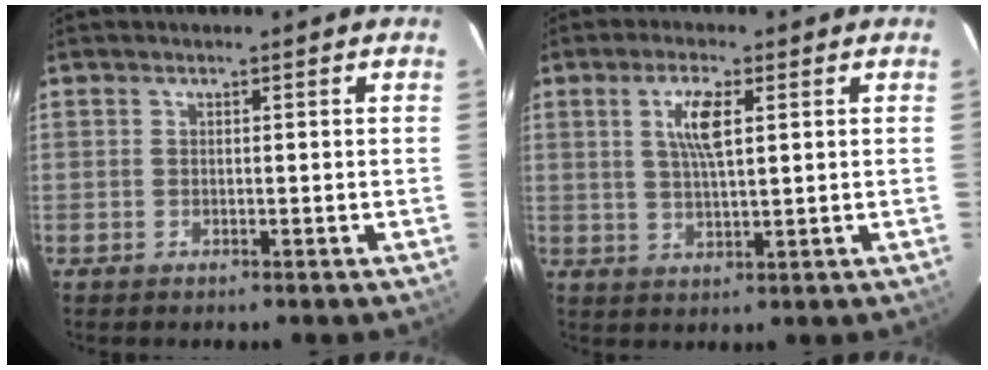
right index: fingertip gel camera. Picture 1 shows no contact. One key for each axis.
{"total": 5.8, "fx": 1.9, "fy": 1.4, "fz": 5.3, "tx": -0.100, "ty": 0.002, "tz": 0.037}